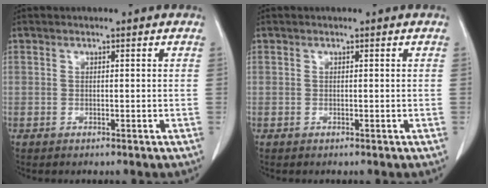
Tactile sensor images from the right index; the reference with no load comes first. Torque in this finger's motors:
{"motor_torque": [0.00, 0.00, 0.03, 0.00]}